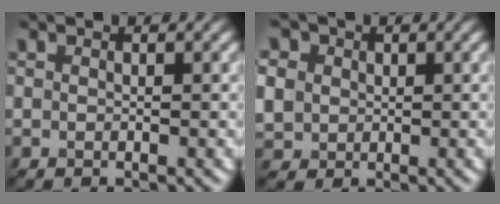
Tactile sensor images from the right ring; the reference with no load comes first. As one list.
[{"total": 7.2, "force": [2.2, 6.1, 3.2], "torque": [-0.086, 0.024, 0.025]}]